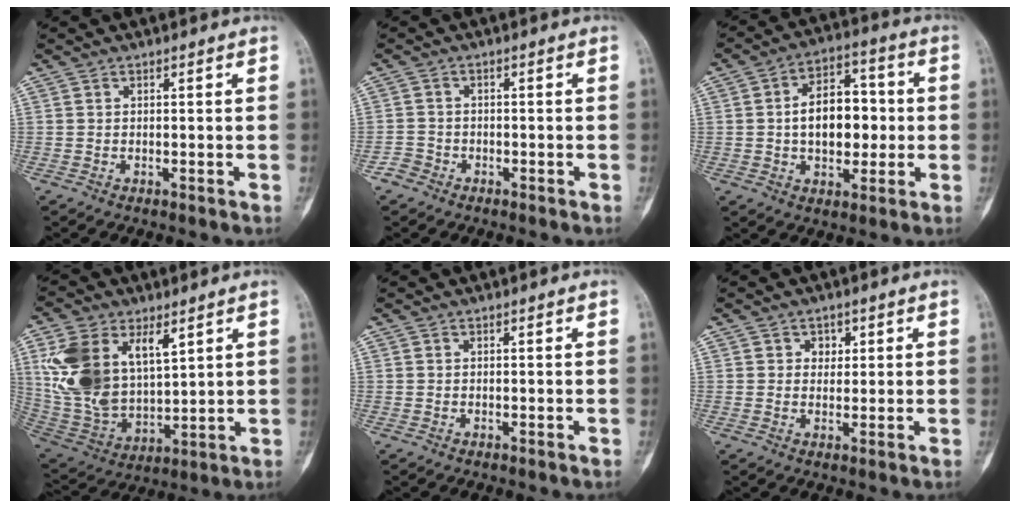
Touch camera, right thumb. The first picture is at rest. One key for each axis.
{"total": 2.1, "fx": -1.5, "fy": 1.5, "fz": -0.2, "tx": 0.003, "ty": 0.010, "tz": -0.035}
{"total": 13.0, "fx": 0.0, "fy": 8.2, "fz": 10.1, "tx": -0.120, "ty": 0.024, "tz": -0.001}
{"total": 18.1, "fx": 7.0, "fy": 10.5, "fz": 13.0, "tx": -0.238, "ty": -0.023, "tz": 0.150}
{"total": 0.0}
{"total": 0.8, "fx": 0.3, "fy": 0.7, "fz": 0.1, "tx": 0.008, "ty": 0.000, "tz": 0.003}